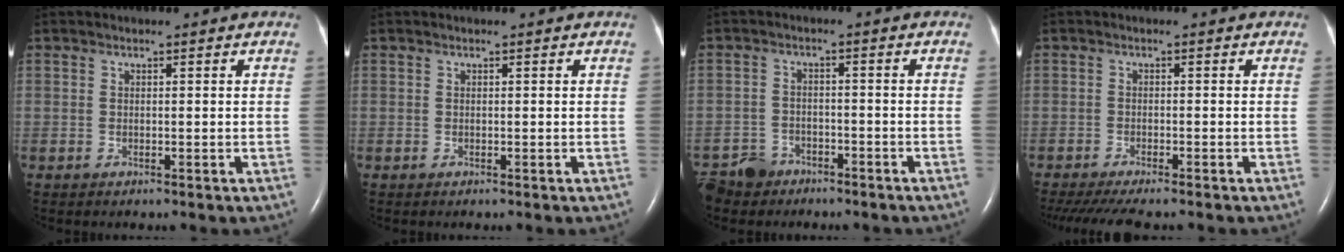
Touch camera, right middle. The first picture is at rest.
{"total": 0.0}
{"total": 5.1, "force": [-4.1, 3.1, 0.1], "torque": [-0.007, 0.000, -0.073]}
{"total": 9.3, "force": [-7.9, 1.1, 4.7], "torque": [-0.066, -0.014, -0.121]}